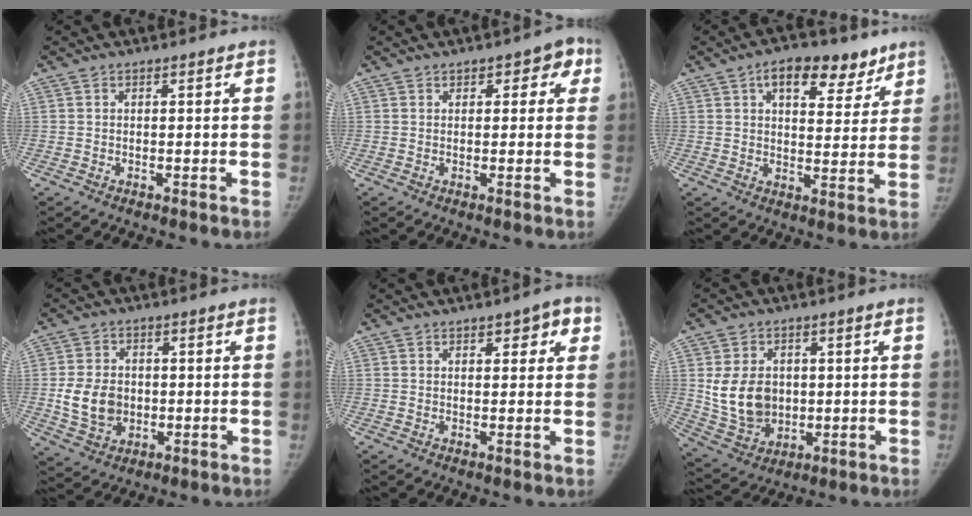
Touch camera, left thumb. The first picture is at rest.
{"total": 4.3, "force": [1.8, 2.6, 3.0], "torque": [0.000, 0.001, 0.013]}
{"total": 12.1, "force": [7.0, 6.4, 7.5], "torque": [-0.068, -0.021, 0.100]}
{"total": 9.0, "force": [-0.7, 7.2, 5.4], "torque": [-0.078, 0.002, -0.004]}
{"total": 4.6, "force": [2.2, 2.1, 3.5], "torque": [-0.018, -0.005, 0.022]}
{"total": 11.5, "force": [1.0, 9.1, 7.0], "torque": [-0.094, -0.010, 0.038]}